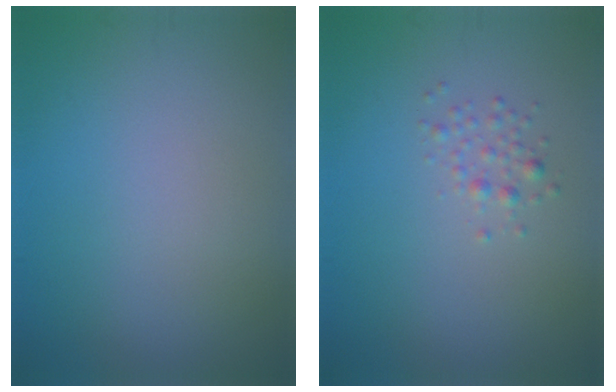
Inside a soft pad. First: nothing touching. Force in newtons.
{"total": 1.2, "press": 1.2, "slide": 0.1}